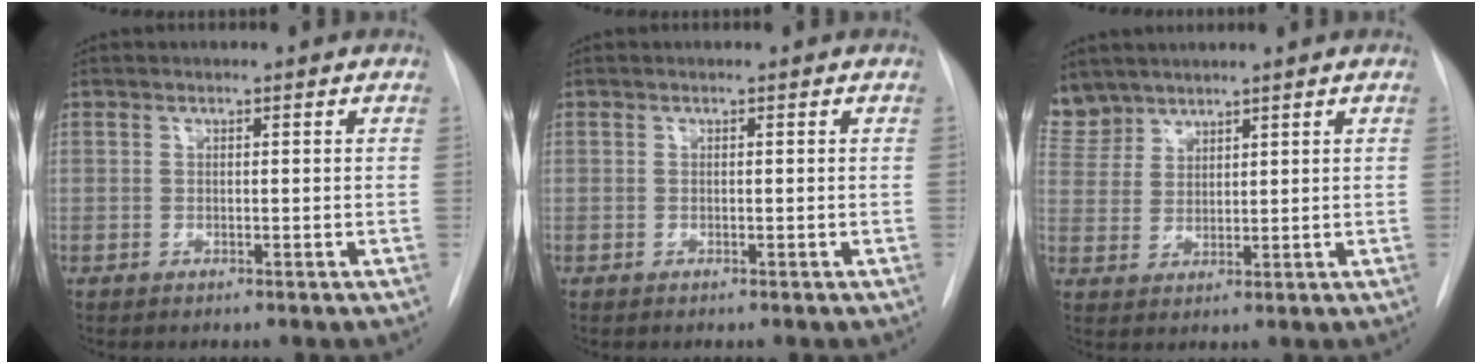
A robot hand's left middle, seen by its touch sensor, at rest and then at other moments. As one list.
[{"total": 0.0}, {"total": 6.8, "force": [6.0, 3.2, 0.3], "torque": [-0.009, 0.010, 0.130]}]